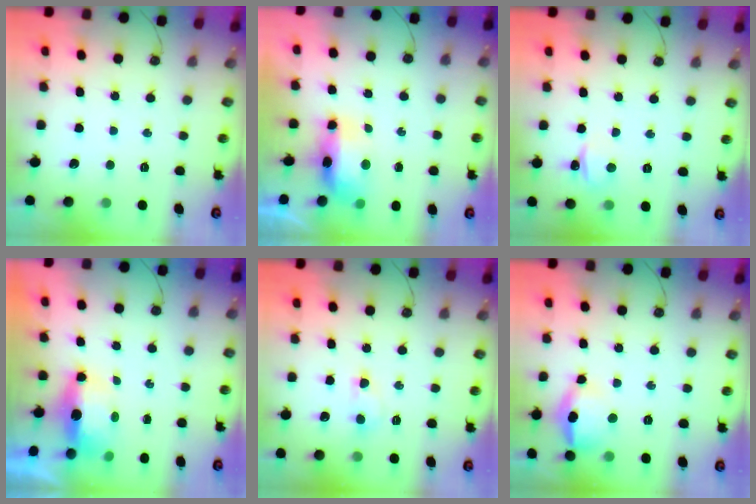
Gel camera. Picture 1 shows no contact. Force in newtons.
{"total": 10.0, "press": 9.0, "slide": 4.2}
{"total": 3.7, "press": 3.7, "slide": 0.5}
{"total": 15.7, "press": 8.7, "slide": 13.1}
{"total": 6.6, "press": 6.5, "slide": 1.0}
{"total": 14.7, "press": 13.0, "slide": 6.7}